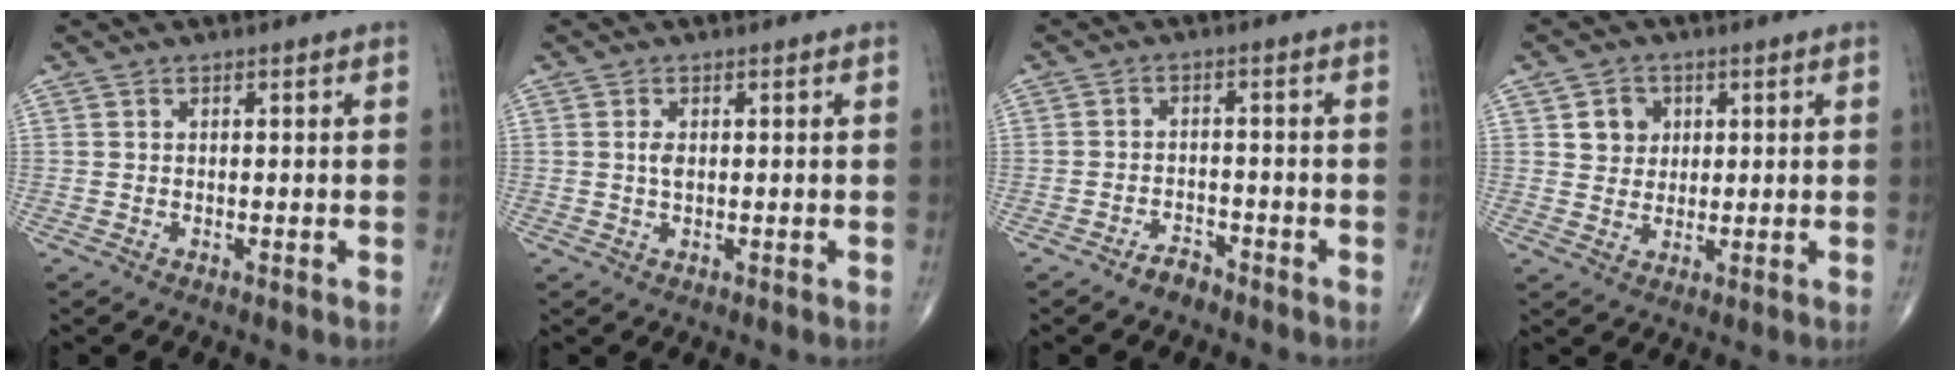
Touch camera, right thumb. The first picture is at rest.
{"total": 1.7, "force": [0.2, 0.9, 1.4], "torque": [-0.028, -0.001, 0.006]}
{"total": 3.0, "force": [-2.4, 1.4, 1.0], "torque": [-0.016, 0.013, -0.041]}
{"total": 4.9, "force": [1.6, 4.3, 1.8], "torque": [-0.005, -0.004, 0.026]}